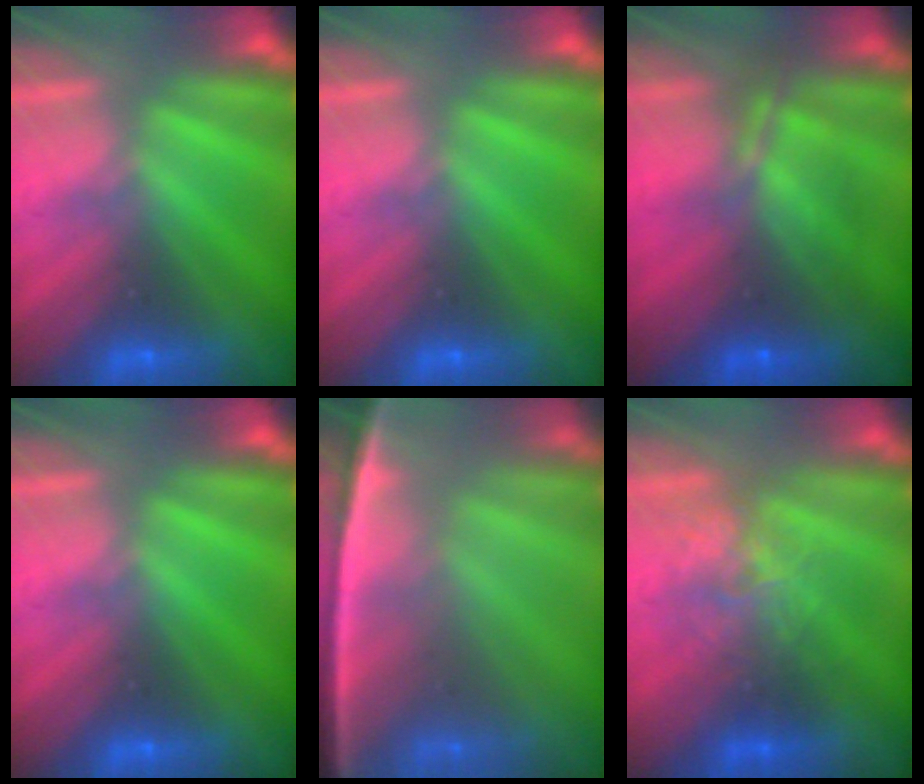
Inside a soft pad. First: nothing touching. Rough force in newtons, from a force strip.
{"total": 0.0}
{"total": 7.1}
{"total": 0.0}
{"total": 7.7}
{"total": 2.4}